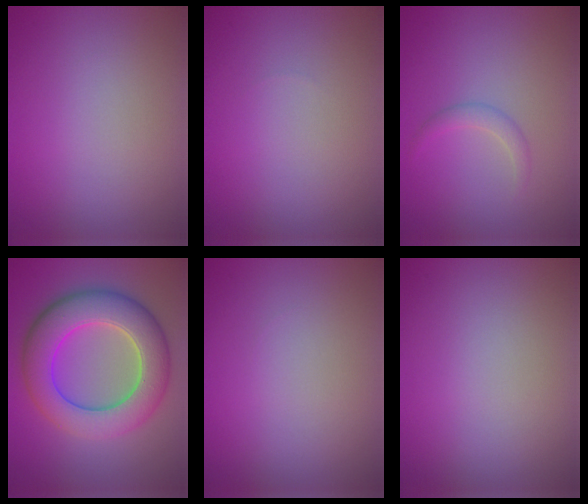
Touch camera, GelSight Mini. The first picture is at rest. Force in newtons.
{"total": 0.0}
{"total": 1.3, "press": 1.3, "slide": 0.1}
{"total": 8.9, "press": 8.9, "slide": 0.2}
{"total": 0.0}
{"total": 0.0}